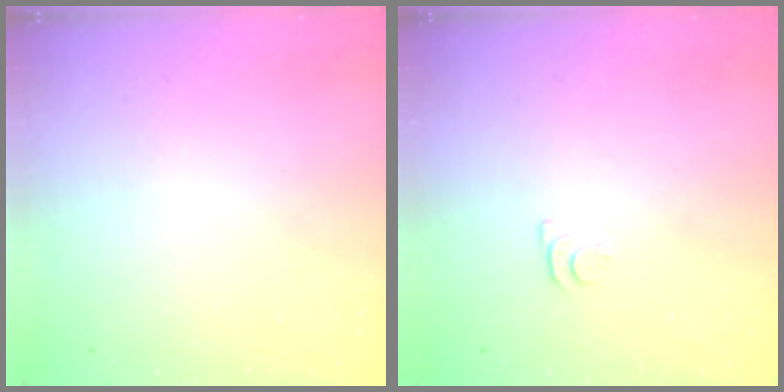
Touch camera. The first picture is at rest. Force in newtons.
{"total": 4.6, "press": 4.6, "slide": 0.6}